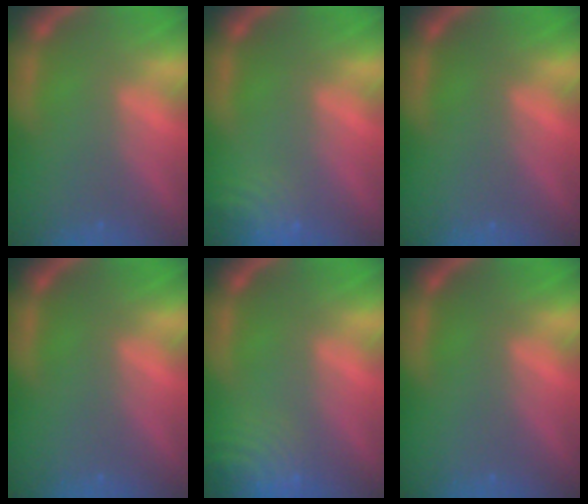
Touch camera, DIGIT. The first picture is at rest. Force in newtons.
{"total": 4.6}
{"total": 0.0}
{"total": 0.0}
{"total": 7.5}
{"total": 0.0}